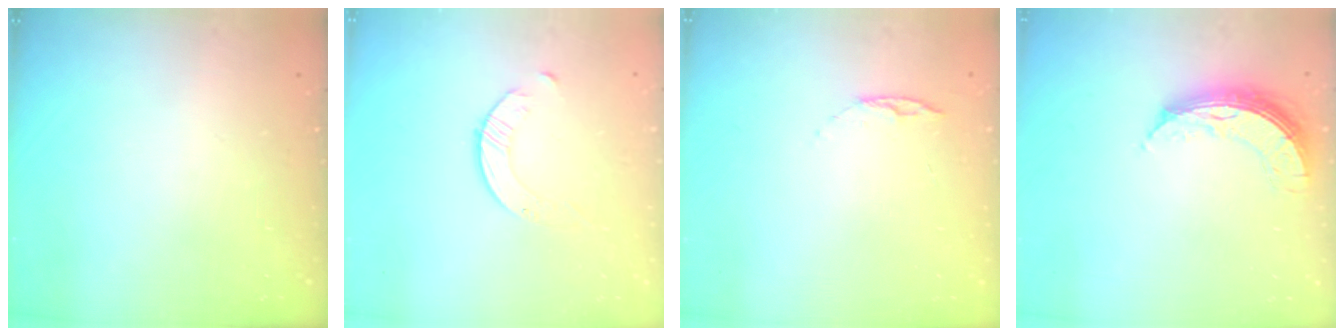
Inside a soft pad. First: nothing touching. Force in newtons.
{"total": 2.6, "press": 2.6, "slide": 0.3}
{"total": 4.9, "press": 4.8, "slide": 0.5}
{"total": 7.9, "press": 7.8, "slide": 0.8}